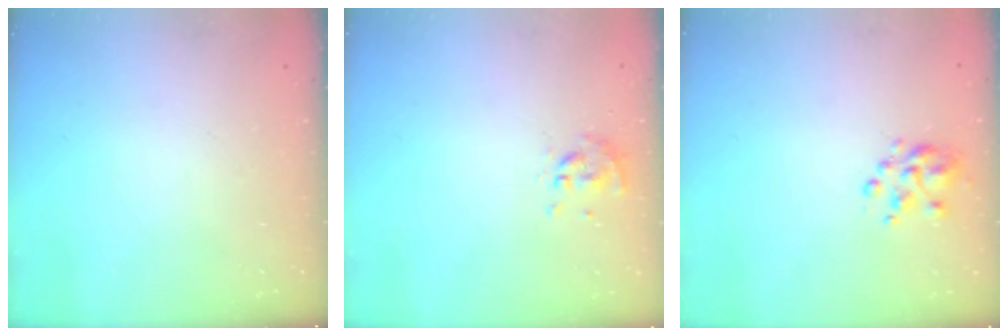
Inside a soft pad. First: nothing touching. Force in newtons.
{"total": 0.0}
{"total": 3.8, "press": 3.7, "slide": 0.8}